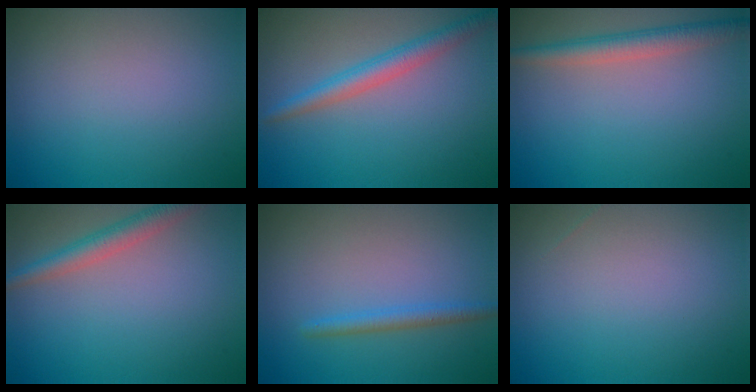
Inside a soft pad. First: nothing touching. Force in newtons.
{"total": 2.8, "press": 2.8, "slide": 0.1}
{"total": 3.0, "press": 3.0, "slide": 0.1}
{"total": 2.9, "press": 2.9, "slide": 0.2}
{"total": 1.7, "press": 1.7, "slide": 0.0}
{"total": 0.0}